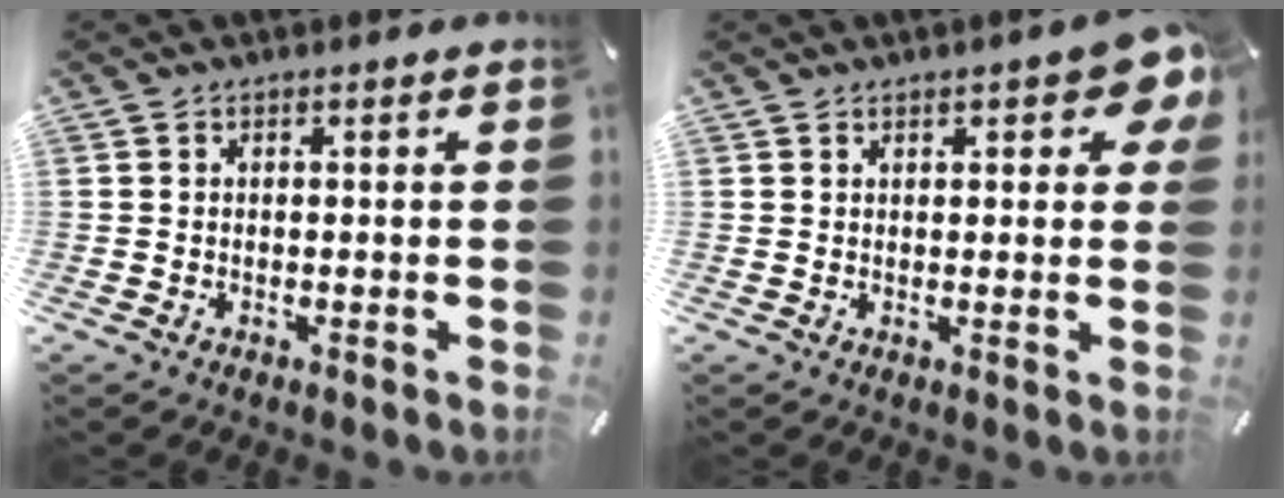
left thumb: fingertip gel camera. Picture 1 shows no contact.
{"total": 6.9, "force": [3.1, 2.8, 5.4], "torque": [-0.075, -0.005, 0.052]}